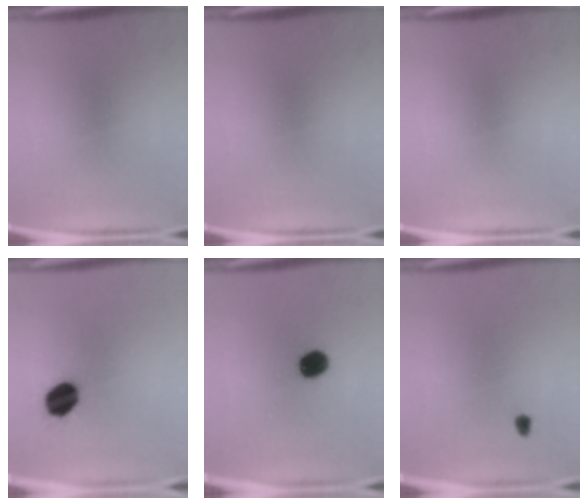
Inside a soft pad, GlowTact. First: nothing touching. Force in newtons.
{"total": 0.0}
{"total": 0.0}
{"total": 9.8}
{"total": 7.8}
{"total": 1.5}